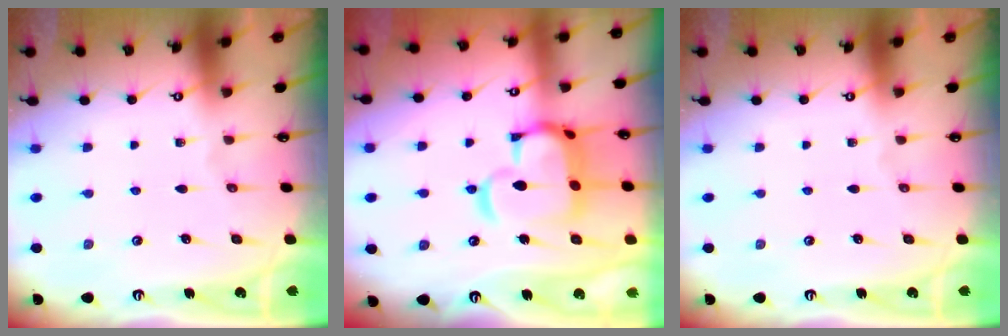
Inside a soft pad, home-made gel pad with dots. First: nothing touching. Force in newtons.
{"total": 12.7, "press": 12.6, "slide": 1.6}
{"total": 0.0}